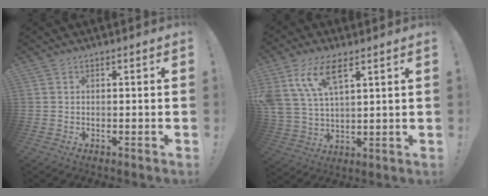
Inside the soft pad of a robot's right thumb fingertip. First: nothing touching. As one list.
[{"total": 12.1, "force": [6.8, 5.2, 8.6], "torque": [-0.183, -0.018, 0.126]}]